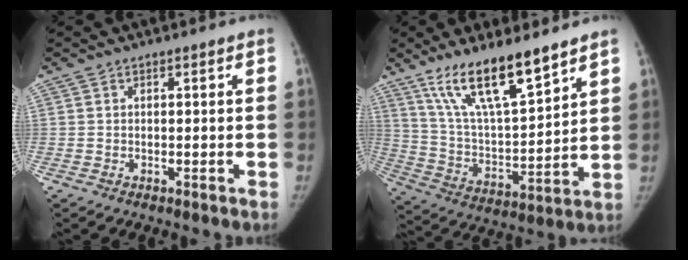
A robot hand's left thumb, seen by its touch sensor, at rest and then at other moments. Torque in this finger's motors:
{"motor_torque": [1.09, 1.19, 1.06, -1.71, 0.38]}